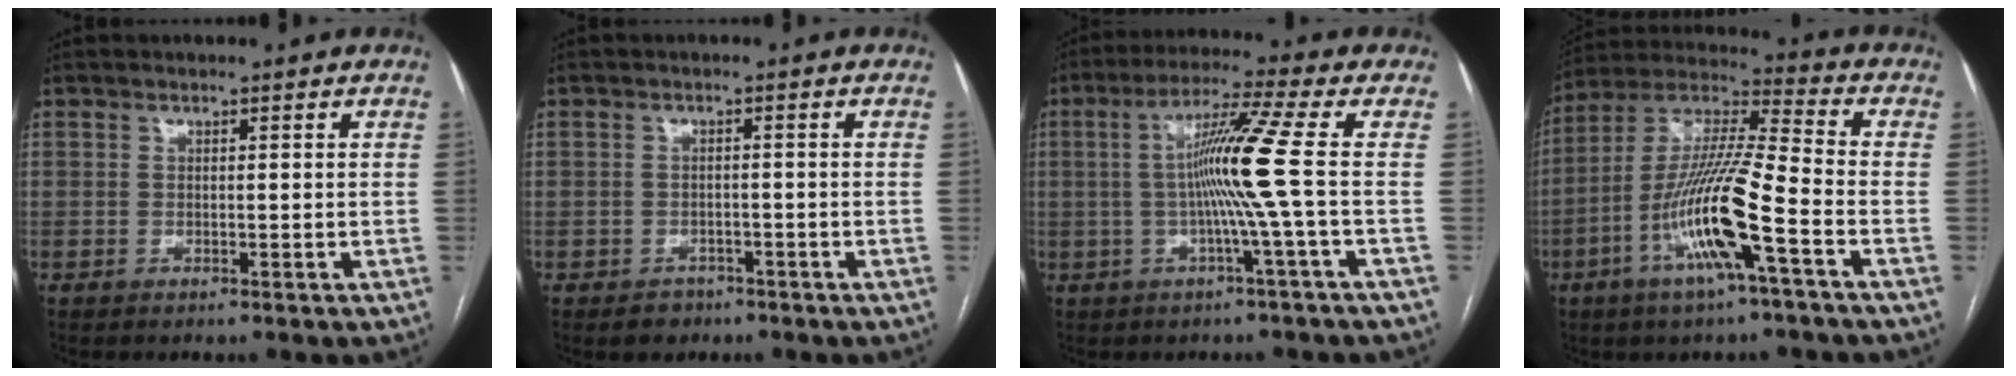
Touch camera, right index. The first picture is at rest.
{"total": 2.8, "force": [-1.8, 2.1, 0.6], "torque": [-0.009, 0.006, -0.021]}
{"total": 9.4, "force": [-0.5, -2.6, 9.0], "torque": [-0.167, 0.006, -0.006]}
{"total": 15.9, "force": [-5.9, 0.6, 14.7], "torque": [-0.294, -0.002, -0.115]}